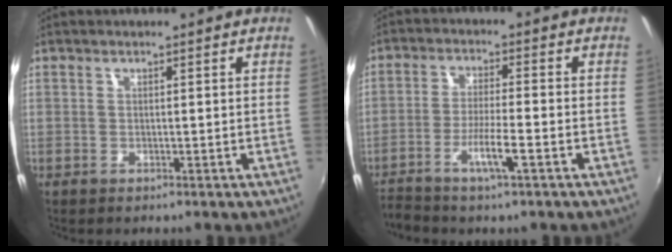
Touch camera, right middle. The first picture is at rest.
{"total": 6.3, "force": [-3.8, 0.2, 5.0], "torque": [-0.110, -0.002, -0.073]}